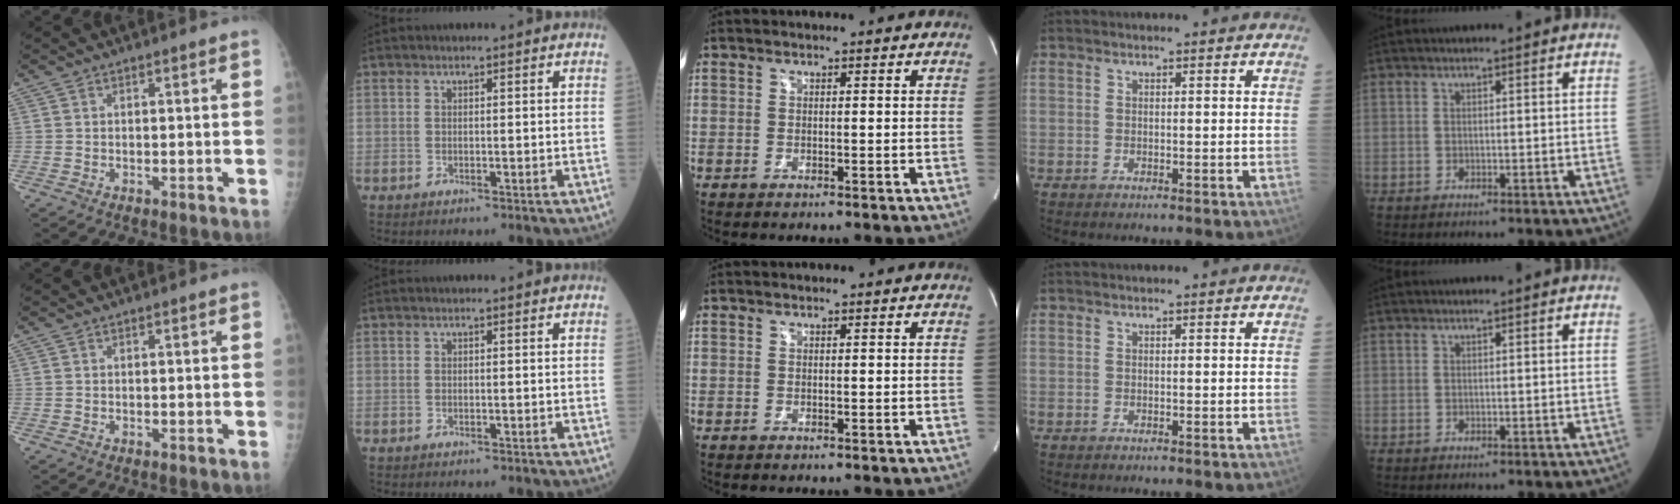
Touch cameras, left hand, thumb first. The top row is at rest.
{}